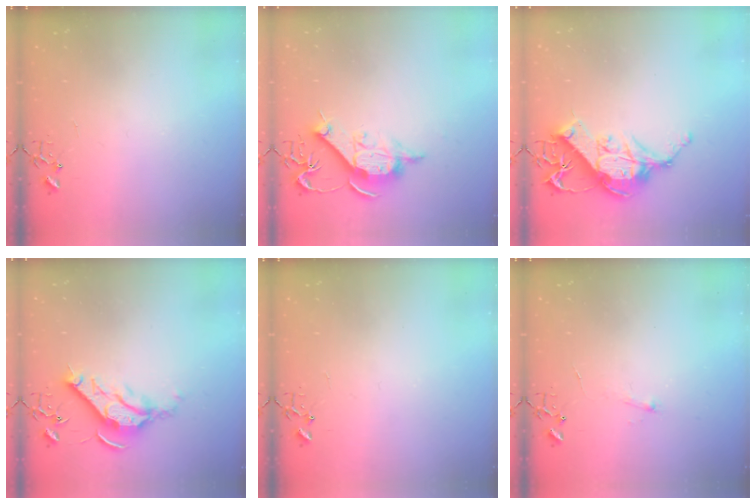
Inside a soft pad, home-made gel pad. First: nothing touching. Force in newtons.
{"total": 11.7, "press": 11.7, "slide": 0.6}
{"total": 15.3, "press": 15.1, "slide": 2.1}
{"total": 11.7, "press": 11.6, "slide": 1.3}
{"total": 0.0}
{"total": 4.1, "press": 4.0, "slide": 0.6}